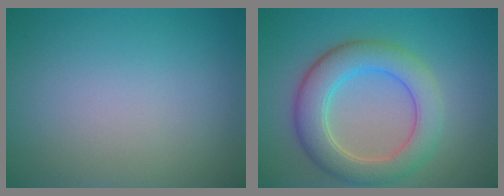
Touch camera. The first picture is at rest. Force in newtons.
{"total": 6.2, "press": 6.2, "slide": 0.7}